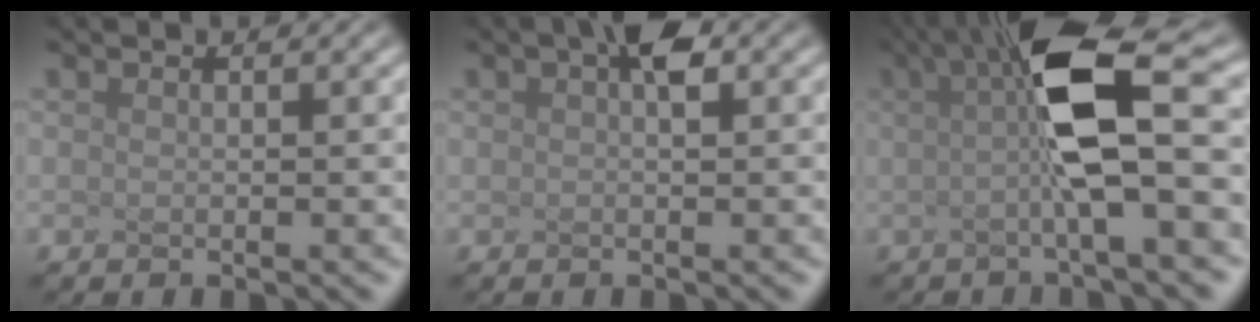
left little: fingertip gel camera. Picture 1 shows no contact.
{"total": 1.0, "force": [-0.2, -0.5, 0.8], "torque": [-0.032, 0.006, 0.027]}
{"total": 6.6, "force": [-0.5, 0.2, 6.6], "torque": [-0.137, -0.004, 0.022]}